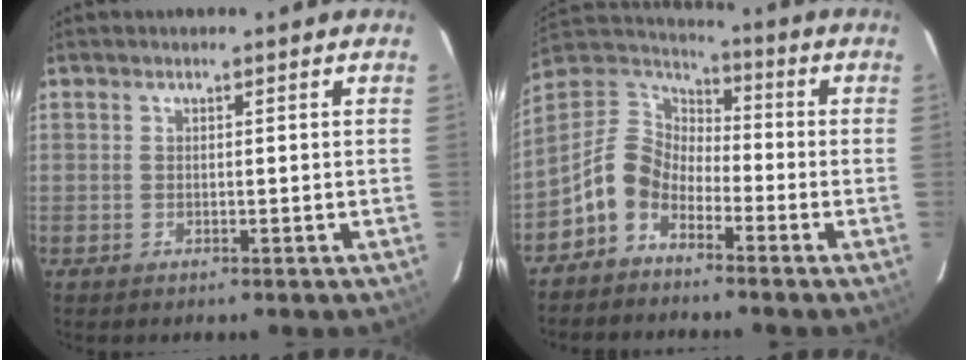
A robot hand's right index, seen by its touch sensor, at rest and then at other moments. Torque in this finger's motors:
{"motor_torque": [0.79, -0.20, 0.50, 0.00]}